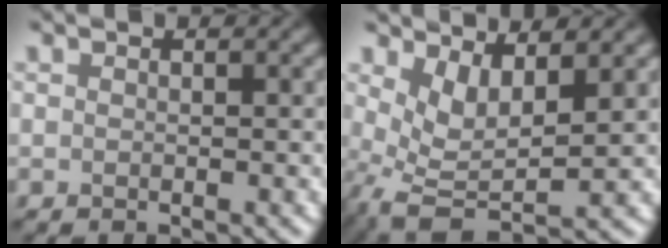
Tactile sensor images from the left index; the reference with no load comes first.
{"total": 4.1, "force": [0.6, 1.8, 3.6], "torque": [-0.074, -0.011, 0.015]}